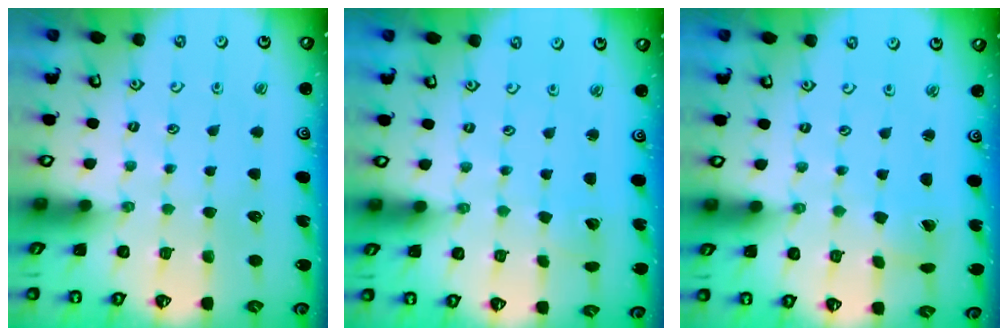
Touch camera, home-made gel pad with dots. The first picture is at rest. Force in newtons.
{"total": 2.8, "press": 2.8, "slide": 0.1}
{"total": 1.2, "press": 1.2, "slide": 0.1}